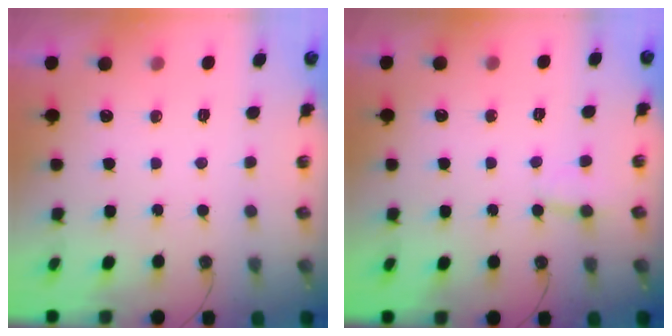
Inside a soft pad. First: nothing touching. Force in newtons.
{"total": 2.6, "press": 2.6, "slide": 0.2}